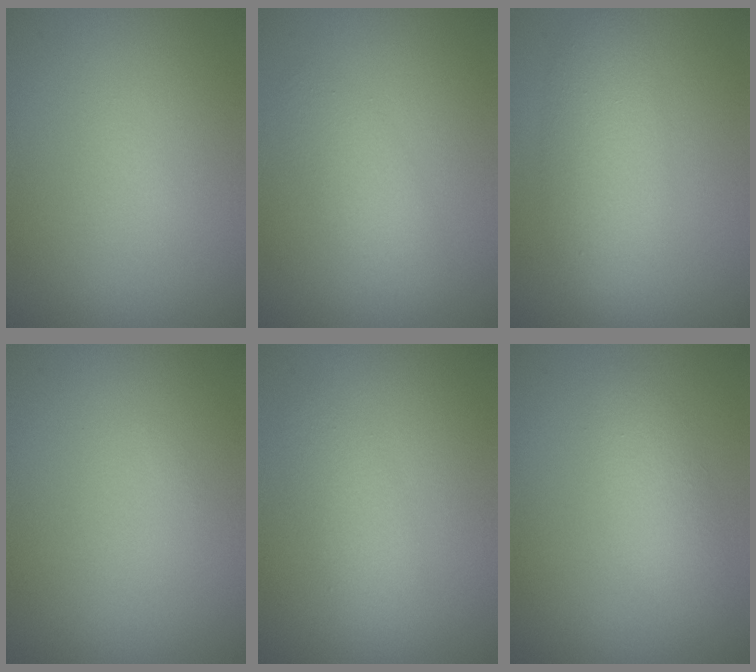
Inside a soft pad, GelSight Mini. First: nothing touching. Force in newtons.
{"total": 2.3, "press": 2.3, "slide": 0.2}
{"total": 4.3, "press": 4.3, "slide": 0.1}
{"total": 0.0}
{"total": 2.5, "press": 2.5, "slide": 0.1}
{"total": 2.4, "press": 2.4, "slide": 0.2}